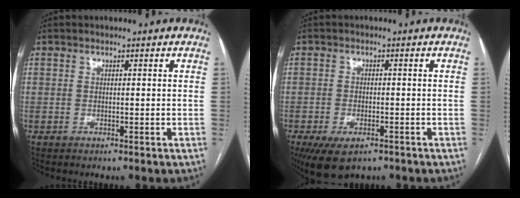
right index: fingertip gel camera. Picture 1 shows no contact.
{"total": 6.7, "force": [-4.3, 3.2, 4.1], "torque": [-0.069, -0.008, -0.066]}